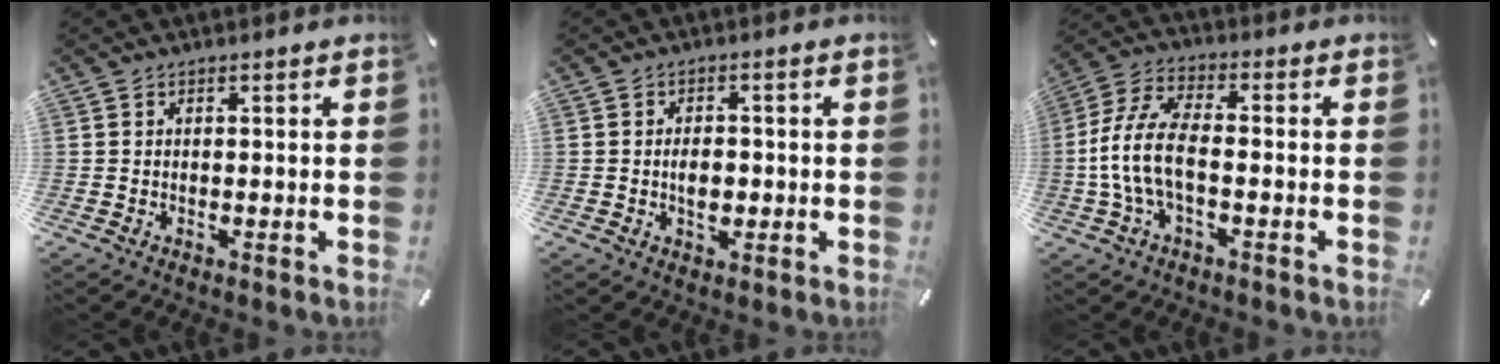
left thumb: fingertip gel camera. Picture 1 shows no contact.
{"total": 4.3, "force": [-0.6, 2.9, 3.2], "torque": [-0.051, 0.003, -0.012]}
{"total": 11.0, "force": [-2.2, 5.3, 9.4], "torque": [-0.206, -0.003, -0.041]}